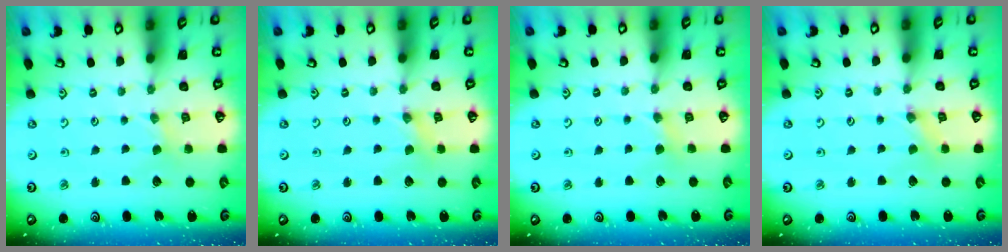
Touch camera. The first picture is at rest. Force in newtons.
{"total": 0.6, "press": 0.6, "slide": 0.2}
{"total": 1.9, "press": 1.9, "slide": 0.4}
{"total": 0.0}